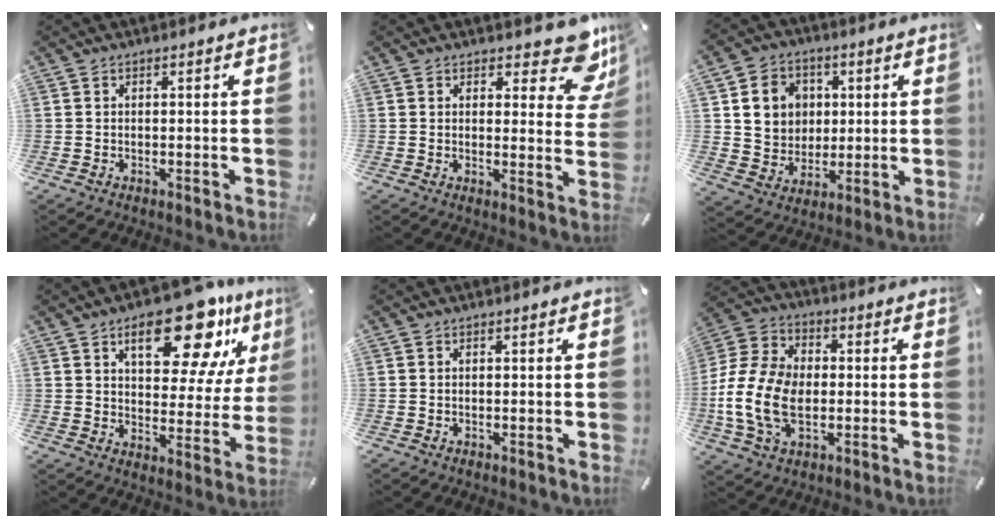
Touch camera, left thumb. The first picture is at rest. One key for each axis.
{"total": 10.0, "fx": 6.7, "fy": 4.5, "fz": 6.0, "tx": -0.050, "ty": -0.053, "tz": 0.112}
{"total": 10.4, "fx": 2.5, "fy": 9.5, "fz": 3.3, "tx": -0.055, "ty": 0.004, "tz": 0.052}
{"total": 19.6, "fx": 11.5, "fy": 9.0, "fz": 13.1, "tx": -0.177, "ty": -0.062, "tz": 0.185}
{"total": 0.0}
{"total": 15.6, "fx": -2.9, "fy": 10.9, "fz": 10.7, "tx": -0.242, "ty": 0.016, "tz": -0.052}